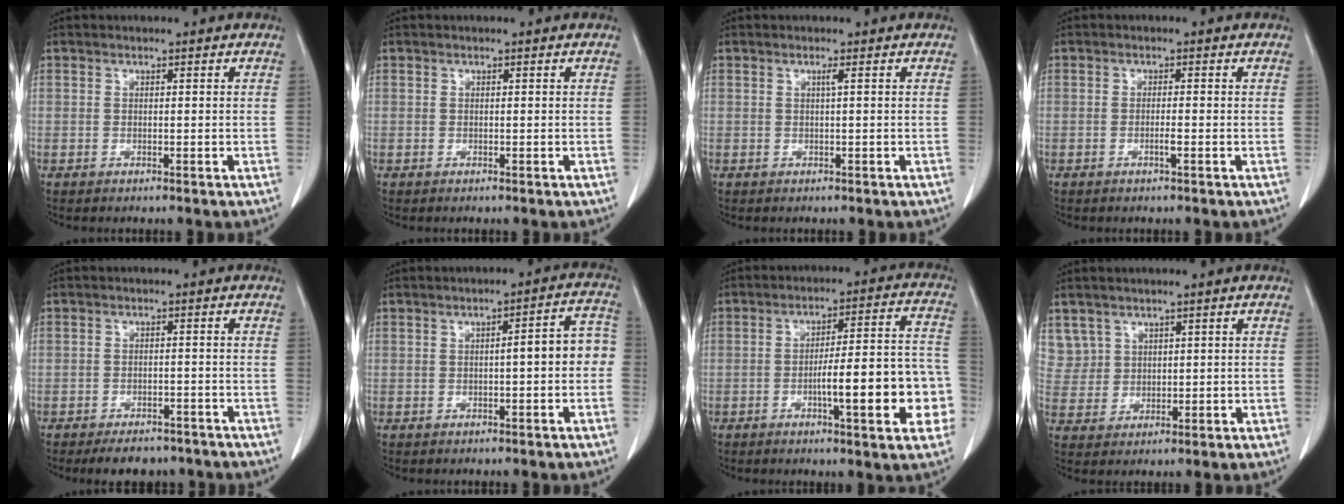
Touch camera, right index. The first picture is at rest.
{"total": 0.0}
{"total": 0.6, "force": [0.2, -0.2, 0.5], "torque": [-0.013, -0.002, 0.005]}
{"total": 1.3, "force": [-0.5, 0.0, 1.2], "torque": [-0.023, 0.000, -0.010]}
{"total": 6.2, "force": [-5.1, 2.6, 2.1], "torque": [-0.024, 0.003, -0.068]}
{"total": 5.7, "force": [-0.6, 1.2, 5.5], "torque": [-0.064, 0.027, -0.012]}
{"total": 15.0, "force": [-4.2, 2.5, 14.2], "torque": [-0.169, 0.030, -0.054]}
{"total": 4.7, "force": [2.7, 3.9, 0.0], "torque": [0.006, 0.009, 0.062]}